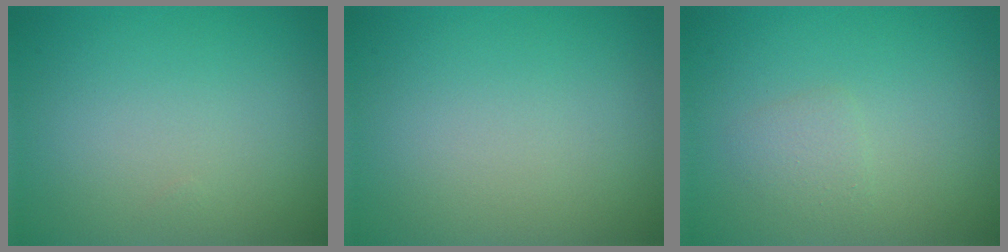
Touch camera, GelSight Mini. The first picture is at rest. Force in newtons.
{"total": 0.0}
{"total": 1.2, "press": 1.2, "slide": 0.0}